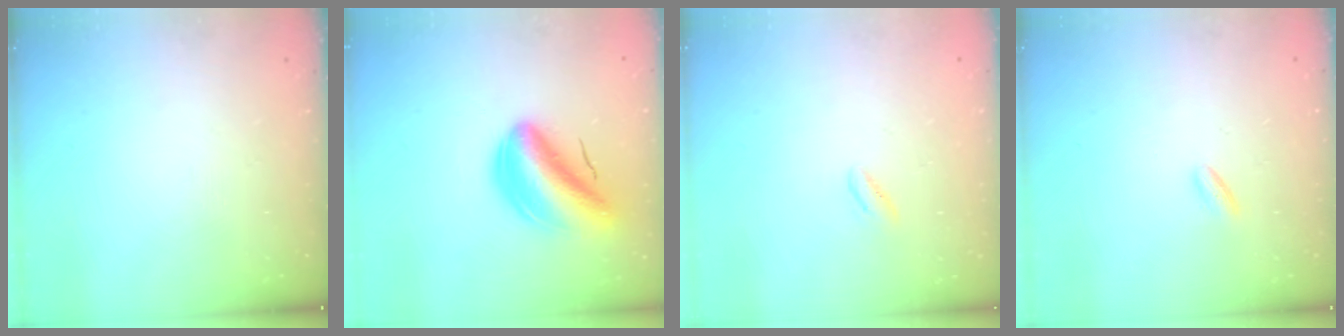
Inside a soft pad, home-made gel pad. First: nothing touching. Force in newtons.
{"total": 10.7, "press": 10.2, "slide": 3.0}
{"total": 1.8, "press": 1.6, "slide": 0.9}
{"total": 2.3, "press": 2.2, "slide": 0.4}